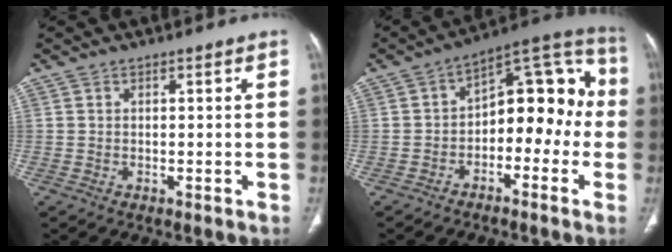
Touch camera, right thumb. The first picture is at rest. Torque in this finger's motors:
{"motor_torque": [-0.67, 1.06, 0.49, 0.51, 0.21]}